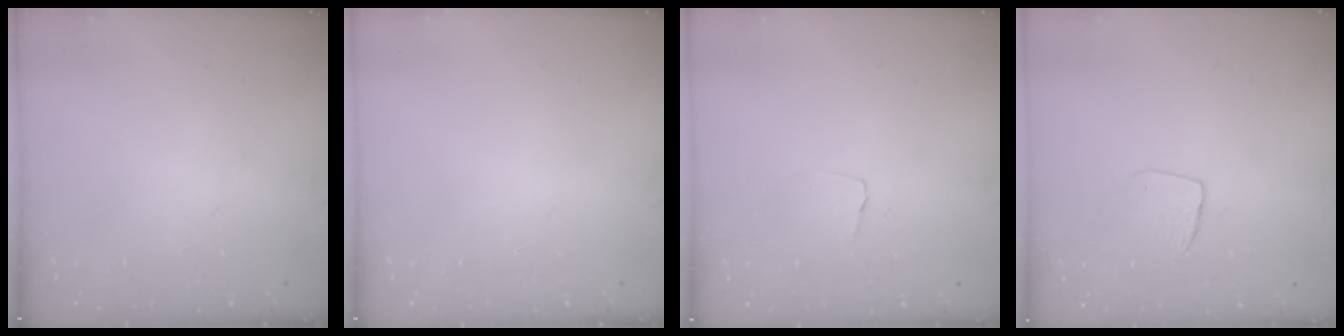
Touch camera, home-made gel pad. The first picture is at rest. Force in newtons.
{"total": 0.0}
{"total": 2.9, "press": 2.8, "slide": 0.3}
{"total": 7.0, "press": 6.9, "slide": 0.5}